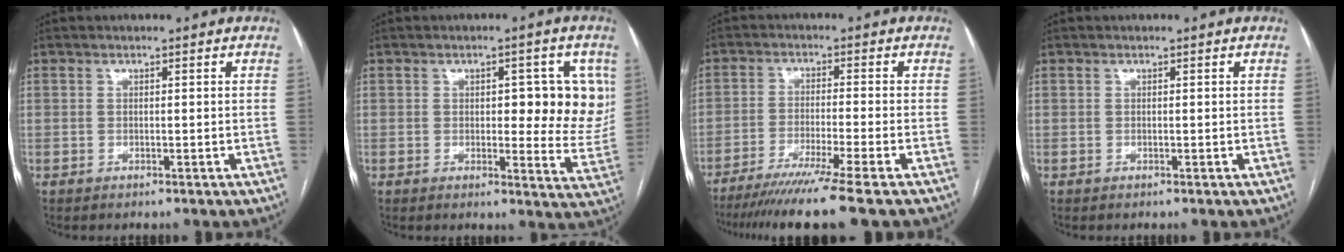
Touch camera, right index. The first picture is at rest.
{"total": 10.1, "force": [2.1, 4.1, 9.0], "torque": [-0.093, 0.002, 0.023]}
{"total": 12.6, "force": [-9.8, -2.3, 7.5], "torque": [-0.101, -0.038, -0.151]}
{"total": 0.0}